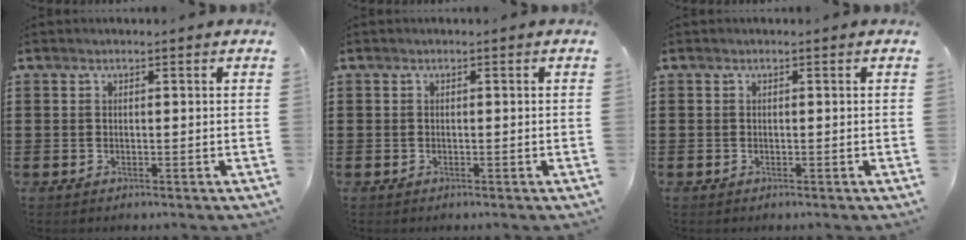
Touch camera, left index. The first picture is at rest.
{"total": 0.0}
{"total": 0.0}